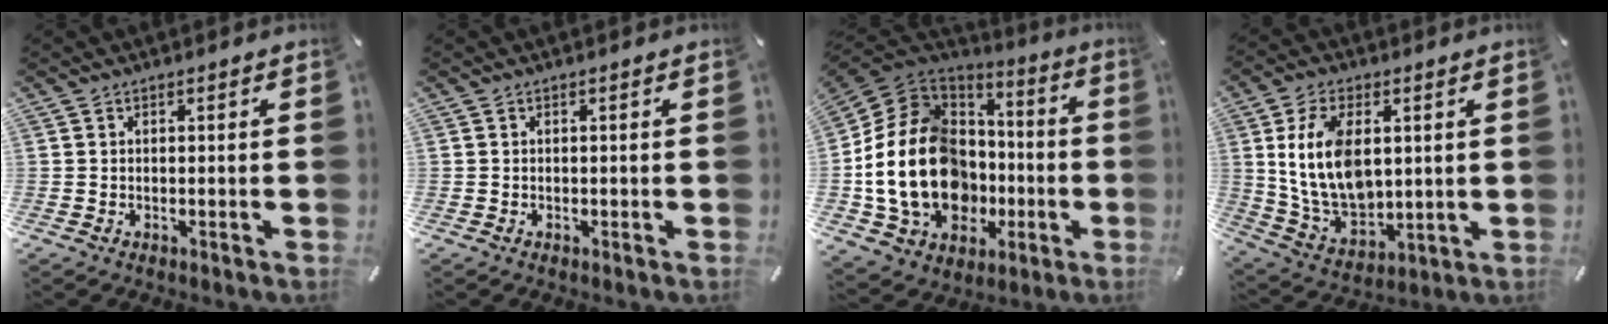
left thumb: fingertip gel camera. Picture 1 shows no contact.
{"total": 0.0}
{"total": 23.5, "force": [-3.9, 17.7, 15.1], "torque": [-0.359, 0.004, -0.053]}
{"total": 14.3, "force": [3.1, 9.0, 10.6], "torque": [-0.246, -0.008, 0.055]}